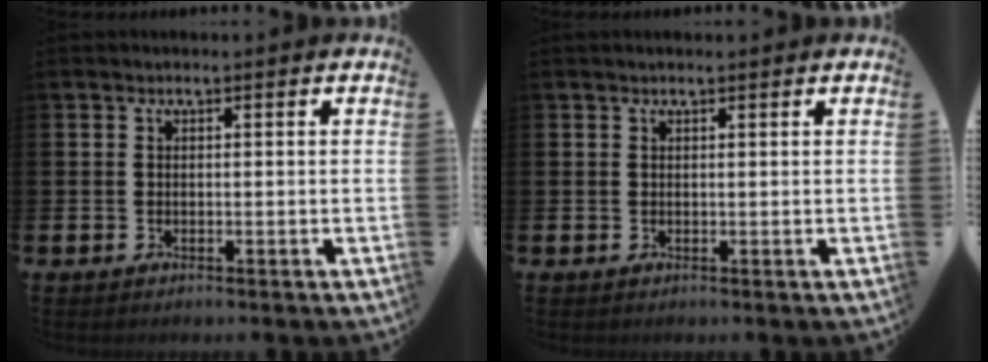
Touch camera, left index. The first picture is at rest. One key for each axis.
{"total": 0.6, "fx": 0.5, "fy": 0.1, "fz": 0.2, "tx": -0.001, "ty": 0.000, "tz": 0.009}